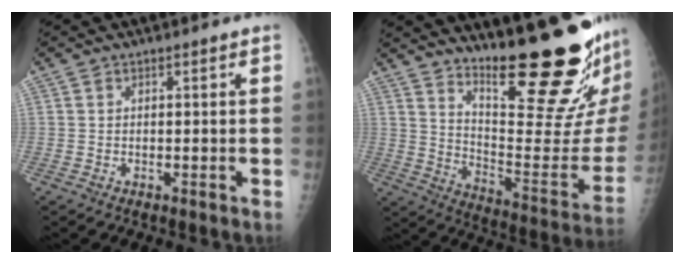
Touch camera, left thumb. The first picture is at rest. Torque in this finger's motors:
{"motor_torque": [0.32, 0.04, -0.03, -0.67, 0.25]}